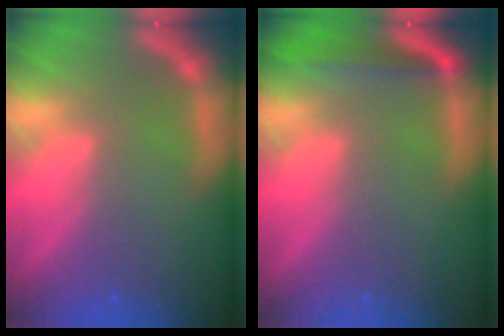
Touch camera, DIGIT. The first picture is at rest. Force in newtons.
{"total": 3.0}